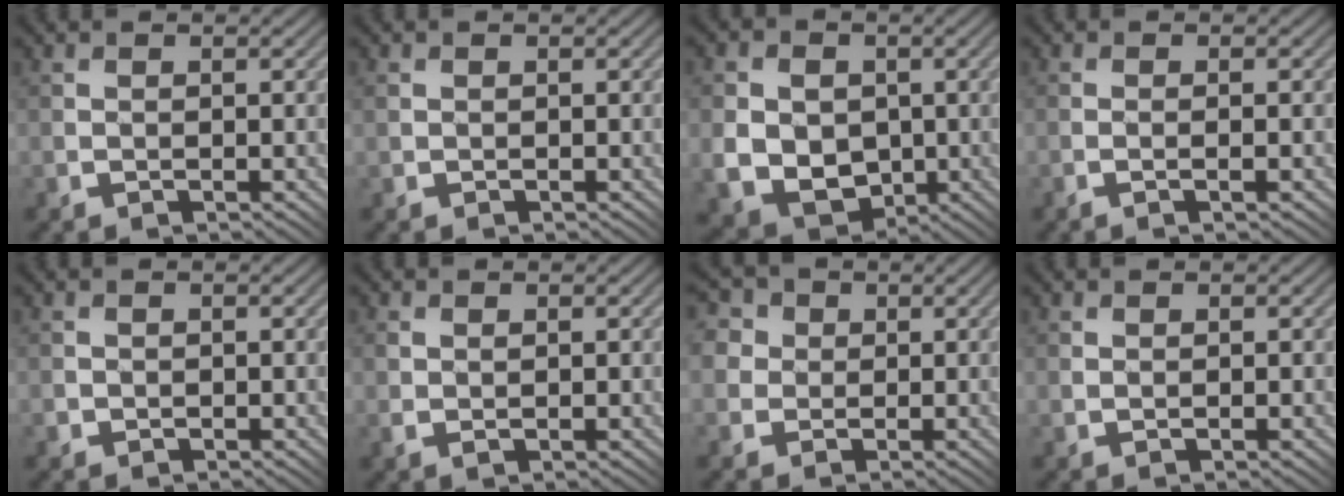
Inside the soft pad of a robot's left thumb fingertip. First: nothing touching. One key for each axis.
{"total": 0.8, "fx": 0.2, "fy": 0.7, "fz": 0.2, "tx": -0.007, "ty": -0.001, "tz": 0.005}
{"total": 9.7, "fx": -1.0, "fy": 8.1, "fz": 5.4, "tx": -0.120, "ty": -0.018, "tz": -0.026}
{"total": 1.4, "fx": -0.5, "fy": -0.4, "fz": 1.2, "tx": -0.019, "ty": 0.008, "tz": -0.007}
{"total": 0.7, "fx": 0.0, "fy": 0.7, "fz": 0.0, "tx": -0.004, "ty": -0.004, "tz": 0.001}
{"total": 1.6, "fx": 0.4, "fy": 1.0, "fz": 1.2, "tx": -0.023, "ty": -0.002, "tz": 0.010}
{"total": 7.6, "fx": 3.0, "fy": 6.4, "fz": 2.9, "tx": -0.087, "ty": 0.024, "tz": 0.035}
{"total": 1.0, "fx": 0.1, "fy": 0.4, "fz": 0.8, "tx": -0.015, "ty": 0.001, "tz": 0.008}